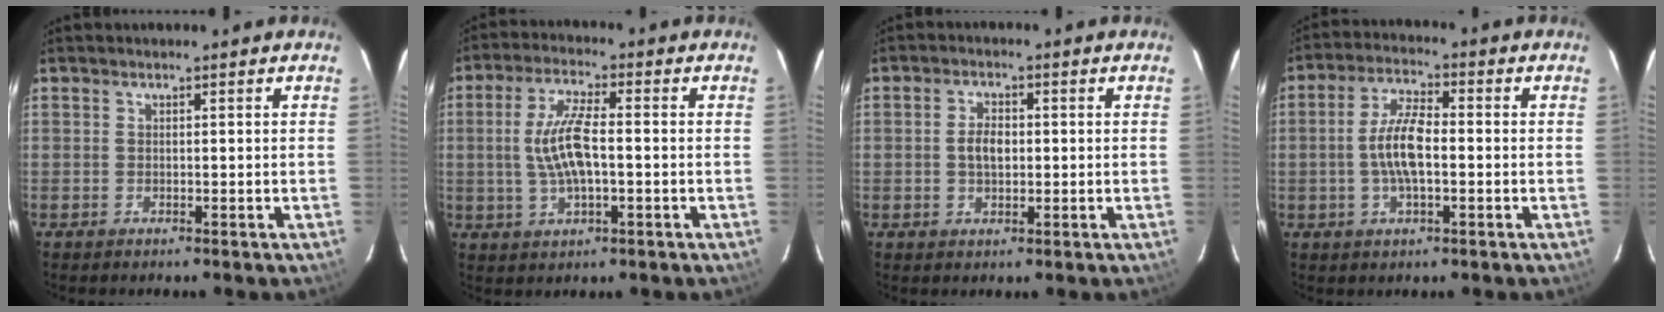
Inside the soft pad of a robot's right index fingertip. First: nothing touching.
{"total": 8.6, "force": [-0.7, 2.4, 8.3], "torque": [-0.163, 0.002, -0.012]}
{"total": 3.5, "force": [-0.1, 2.0, 2.9], "torque": [-0.055, 0.005, 0.000]}
{"total": 7.6, "force": [-1.1, 2.4, 7.1], "torque": [-0.142, 0.009, -0.024]}